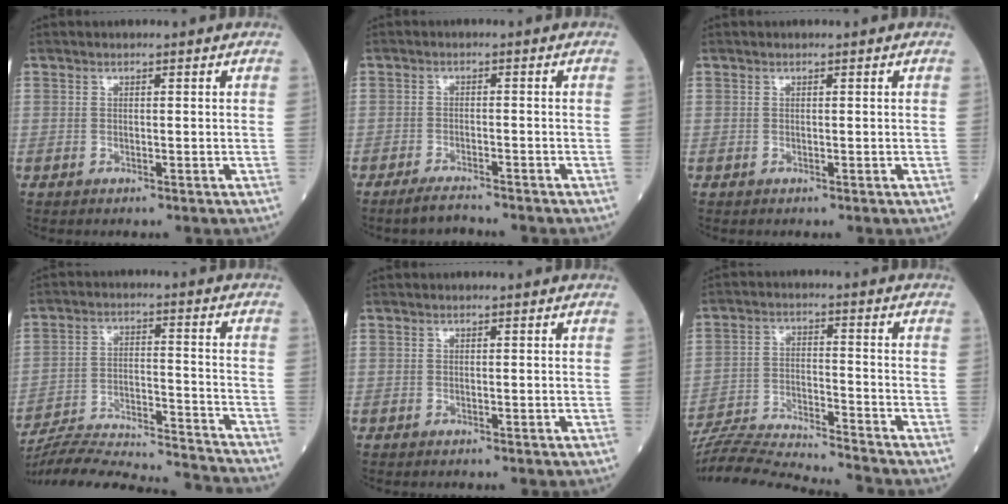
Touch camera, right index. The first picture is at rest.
{"total": 3.2, "force": [-3.0, 0.1, 1.0], "torque": [-0.024, -0.010, -0.052]}
{"total": 0.0}
{"total": 22.7, "force": [-21.7, 0.4, 6.5], "torque": [-0.117, -0.013, -0.322]}
{"total": 0.6, "force": [-0.6, 0.1, 0.2], "torque": [-0.002, -0.001, -0.011]}
{"total": 13.1, "force": [-12.6, -1.4, 3.3], "torque": [-0.054, -0.005, -0.220]}